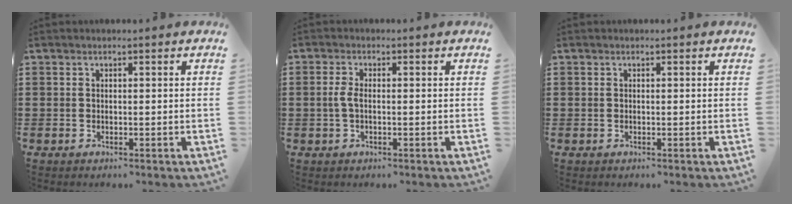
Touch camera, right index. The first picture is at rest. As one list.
[{"total": 2.5, "force": [-0.3, 0.9, 2.3], "torque": [-0.065, -0.008, -0.013]}, {"total": 0.0}]